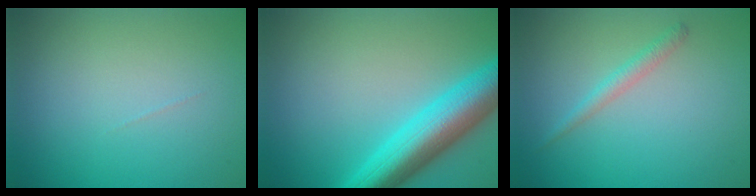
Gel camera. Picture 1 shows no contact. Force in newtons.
{"total": 8.2, "press": 8.2, "slide": 0.3}
{"total": 1.4, "press": 1.4, "slide": 0.1}